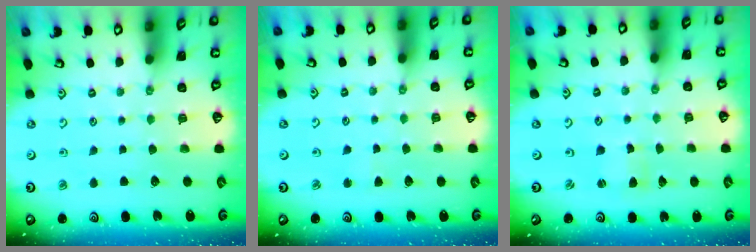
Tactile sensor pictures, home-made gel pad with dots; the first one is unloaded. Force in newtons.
{"total": 1.5, "press": 1.5, "slide": 0.3}
{"total": 1.6, "press": 1.6, "slide": 0.2}